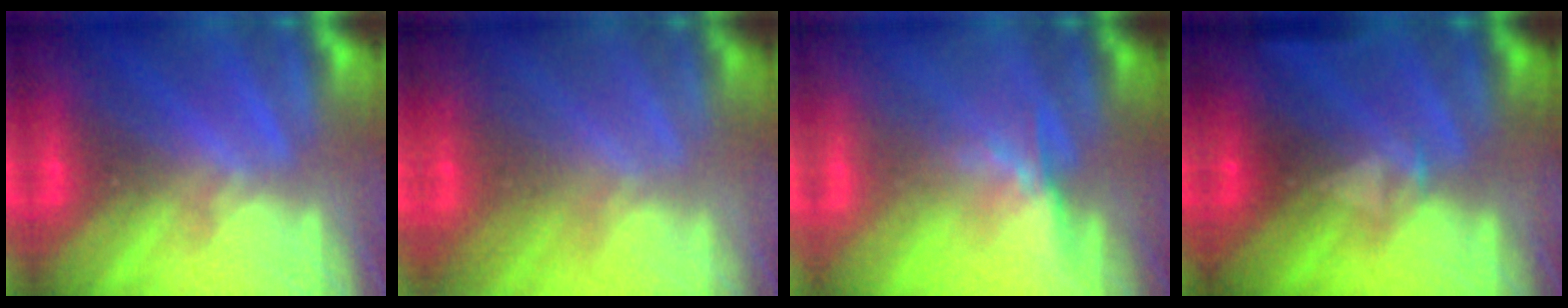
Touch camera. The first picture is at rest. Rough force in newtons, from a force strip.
{"total": 1.4}
{"total": 2.2}
{"total": 6.9}